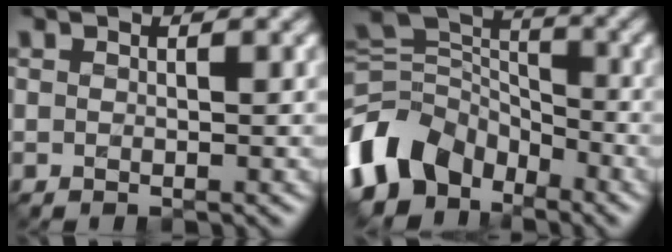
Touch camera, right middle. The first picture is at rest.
{"total": 10.7, "force": [-5.5, 7.3, 5.4], "torque": [-0.114, 0.005, -0.117]}